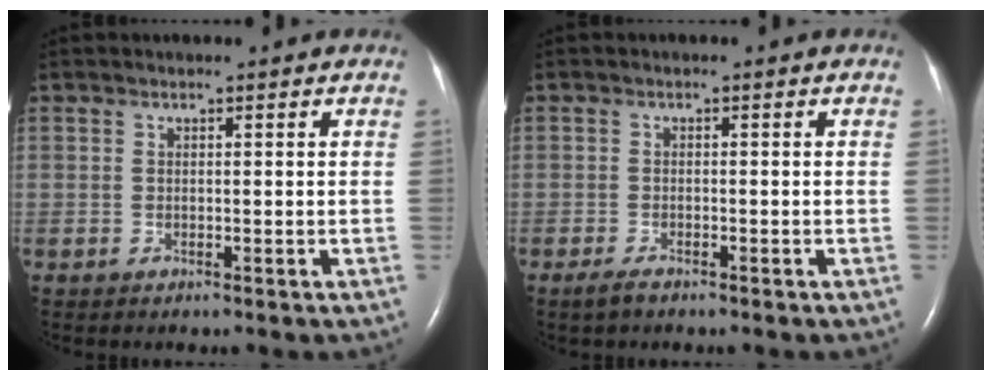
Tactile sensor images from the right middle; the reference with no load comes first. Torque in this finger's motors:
{"motor_torque": [0.22, -0.19, -0.04, 0.00]}